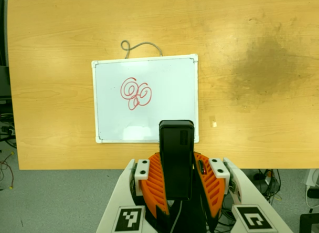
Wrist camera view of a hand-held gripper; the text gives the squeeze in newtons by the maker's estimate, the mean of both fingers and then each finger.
{"total": 4.7, "left": 3.3, "right": 6.1}